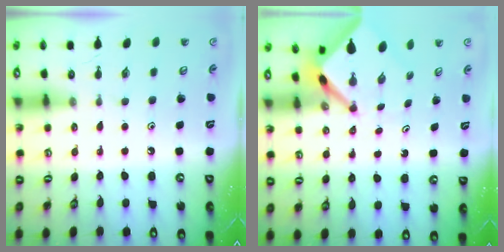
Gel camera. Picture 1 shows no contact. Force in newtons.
{"total": 3.7, "press": 3.7, "slide": 0.2}